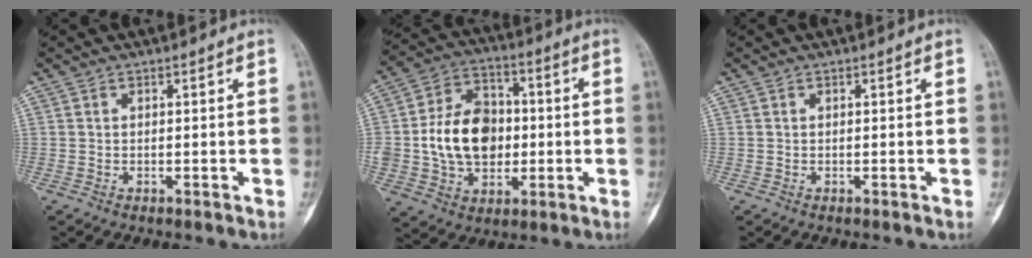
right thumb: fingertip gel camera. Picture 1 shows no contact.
{"total": 15.9, "force": [-0.4, 11.9, 10.6], "torque": [-0.155, 0.022, -0.002]}
{"total": 0.0}